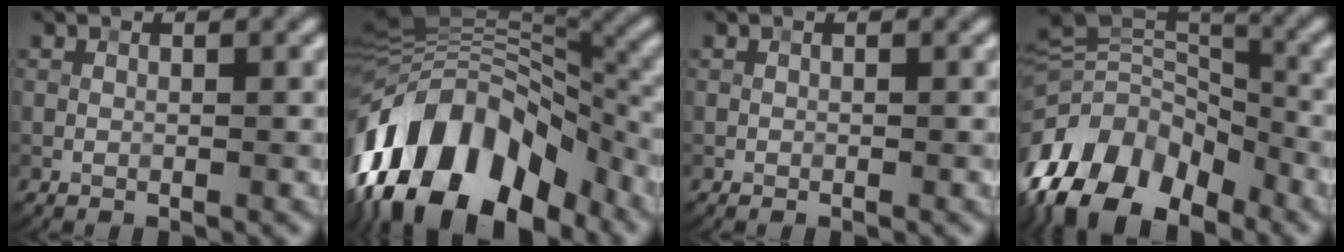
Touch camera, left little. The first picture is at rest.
{"total": 14.9, "force": [-7.4, 8.3, 9.9], "torque": [-0.191, 0.037, -0.143]}
{"total": 0.0}
{"total": 14.0, "force": [-8.3, 8.2, 7.7], "torque": [-0.174, 0.014, -0.152]}